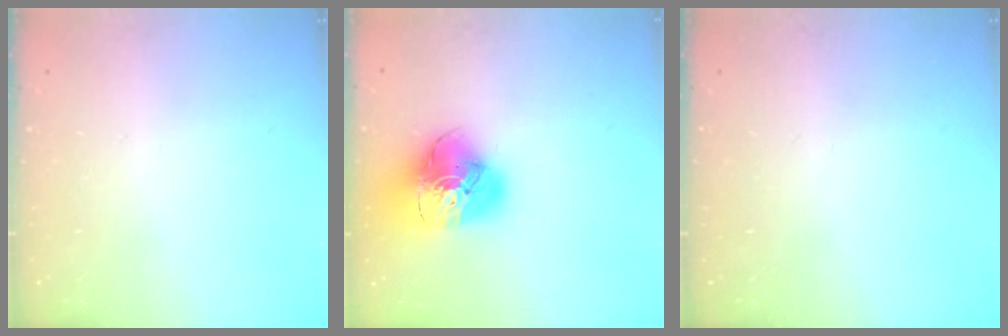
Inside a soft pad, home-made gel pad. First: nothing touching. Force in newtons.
{"total": 19.0, "press": 18.8, "slide": 2.2}
{"total": 0.0}